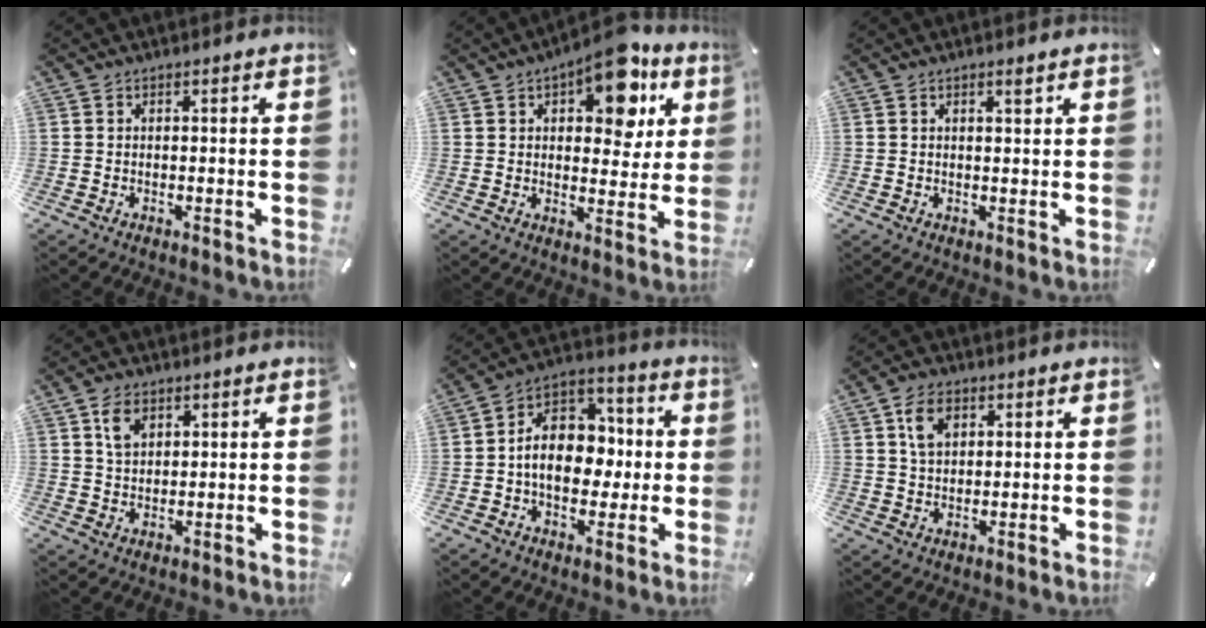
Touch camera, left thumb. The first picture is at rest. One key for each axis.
{"total": 13.6, "fx": 7.8, "fy": 6.9, "fz": 8.8, "tx": -0.107, "ty": -0.043, "tz": 0.130}
{"total": 1.3, "fx": 1.0, "fy": 0.3, "fz": 0.9, "tx": -0.018, "ty": -0.001, "tz": 0.017}
{"total": 5.0, "fx": 2.5, "fy": 3.5, "fz": 2.5, "tx": -0.042, "ty": 0.000, "tz": 0.043}
{"total": 12.7, "fx": -1.3, "fy": 10.0, "fz": 7.7, "tx": -0.131, "ty": 0.009, "tz": -0.020}
{"total": 6.1, "fx": 2.5, "fy": 4.3, "fz": 3.6, "tx": -0.064, "ty": 0.003, "tz": 0.044}